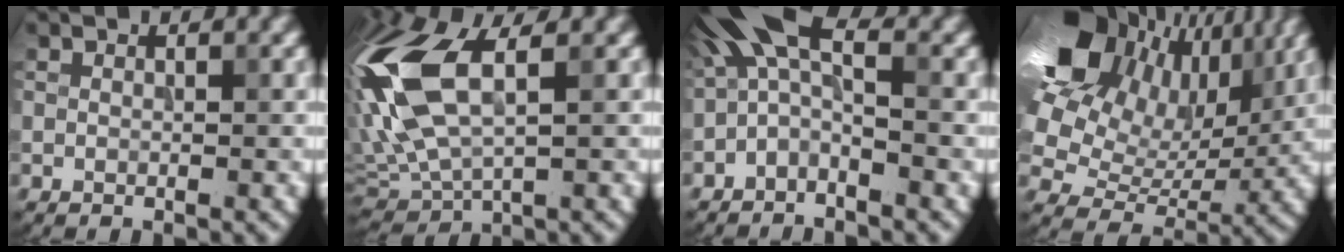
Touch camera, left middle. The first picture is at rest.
{"total": 12.3, "force": [1.8, 6.1, 10.5], "torque": [-0.260, 0.011, 0.032]}
{"total": 4.9, "force": [-0.4, 2.0, 4.4], "torque": [-0.087, 0.022, -0.026]}
{"total": 14.1, "force": [6.8, 9.3, 8.1], "torque": [-0.193, 0.028, 0.127]}